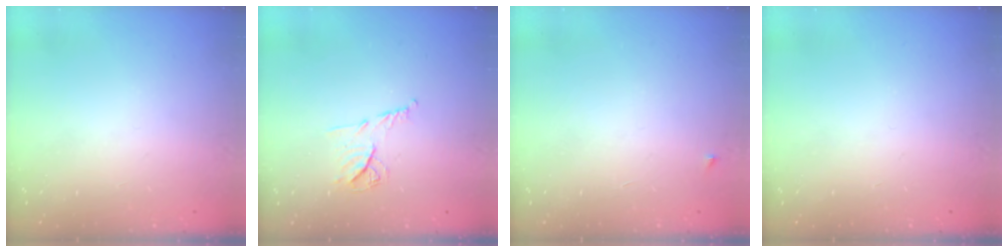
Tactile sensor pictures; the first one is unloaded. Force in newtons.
{"total": 7.9, "press": 7.9, "slide": 0.3}
{"total": 2.3, "press": 2.3, "slide": 0.3}
{"total": 0.0}